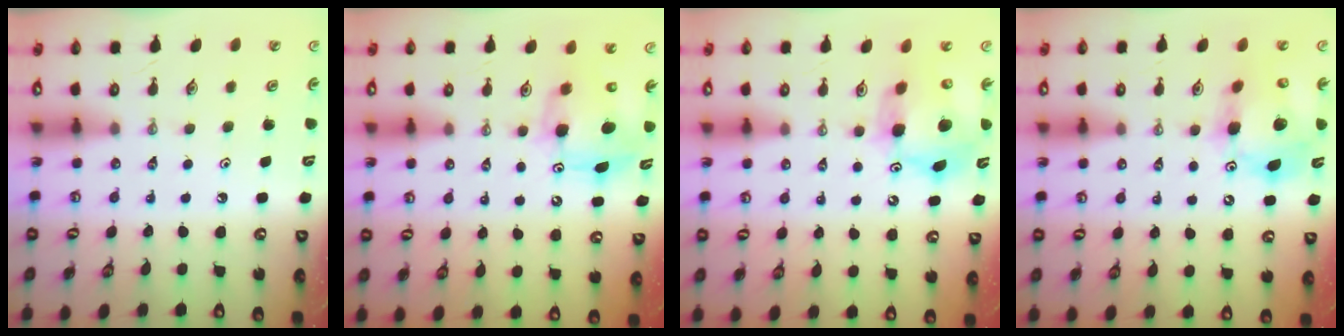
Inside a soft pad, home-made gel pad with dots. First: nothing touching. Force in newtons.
{"total": 8.2, "press": 8.2, "slide": 0.6}
{"total": 12.0, "press": 11.9, "slide": 0.8}
{"total": 14.7, "press": 14.5, "slide": 2.4}